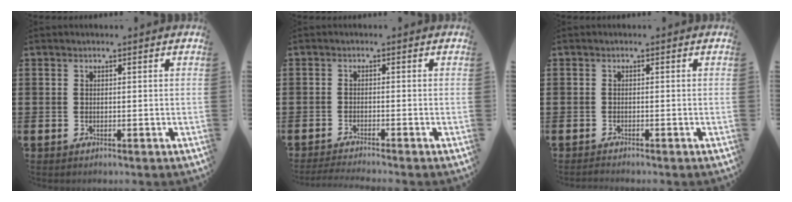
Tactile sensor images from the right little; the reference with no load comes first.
{"total": 1.4, "force": [-1.3, -0.2, 0.5], "torque": [-0.007, 0.002, -0.025]}
{"total": 0.5, "force": [-0.5, 0.0, 0.1], "torque": [-0.001, -0.003, -0.011]}